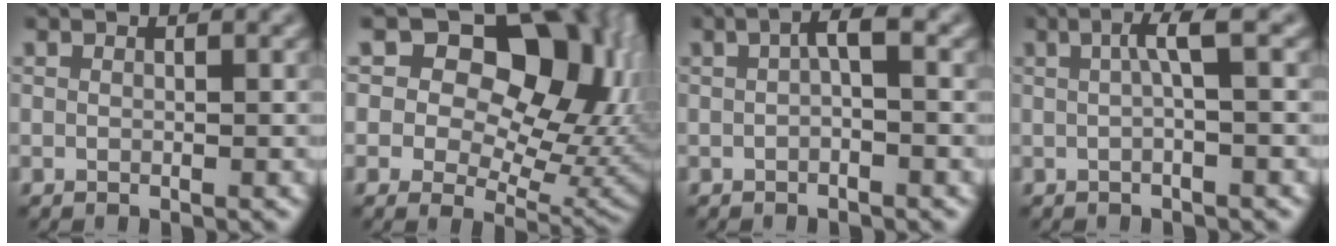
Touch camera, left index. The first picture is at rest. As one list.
[{"total": 16.2, "force": [6.1, 10.3, 11.0], "torque": [-0.147, 0.039, 0.088]}, {"total": 1.6, "force": [0.1, 0.3, 1.6], "torque": [-0.029, 0.007, -0.001]}, {"total": 2.5, "force": [0.4, 0.3, 2.5], "torque": [-0.044, 0.008, 0.005]}]